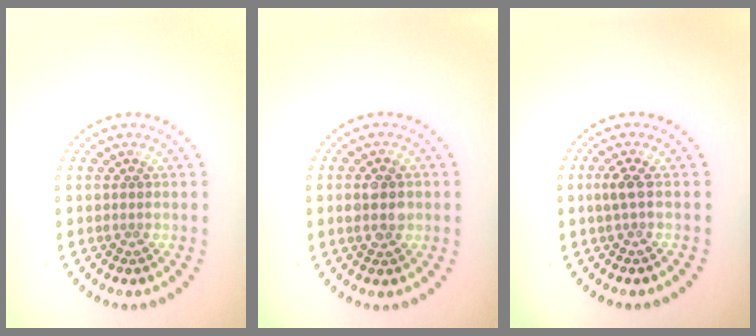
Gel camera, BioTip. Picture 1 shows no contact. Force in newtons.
{"total": 2.7, "press": 2.7, "slide": 0.1}
{"total": 1.2, "press": 1.0, "slide": 0.5}